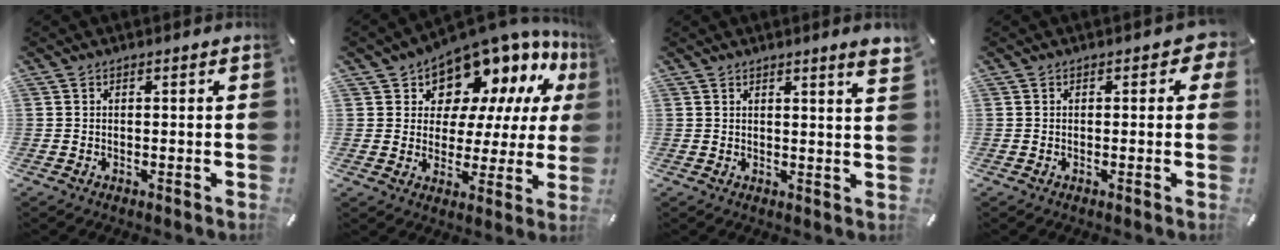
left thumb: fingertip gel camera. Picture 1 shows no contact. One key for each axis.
{"total": 13.4, "fx": 11.2, "fy": 6.6, "fz": 3.5, "tx": -0.061, "ty": -0.109, "tz": 0.196}
{"total": 3.6, "fx": 2.6, "fy": 0.0, "fz": 2.6, "tx": -0.039, "ty": -0.014, "tz": 0.041}
{"total": 2.1, "fx": 0.1, "fy": 1.4, "fz": 1.6, "tx": -0.018, "ty": -0.001, "tz": -0.001}